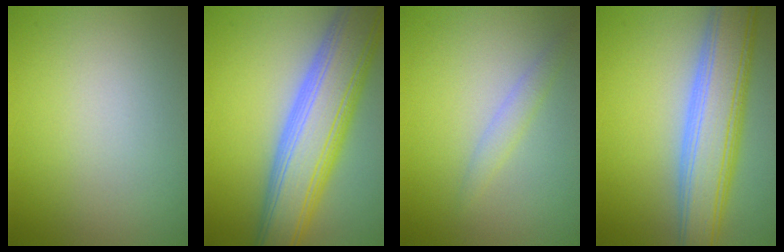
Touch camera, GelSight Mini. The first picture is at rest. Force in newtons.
{"total": 9.9, "press": 9.9, "slide": 0.4}
{"total": 1.4, "press": 1.4, "slide": 0.1}
{"total": 7.9, "press": 7.9, "slide": 0.3}